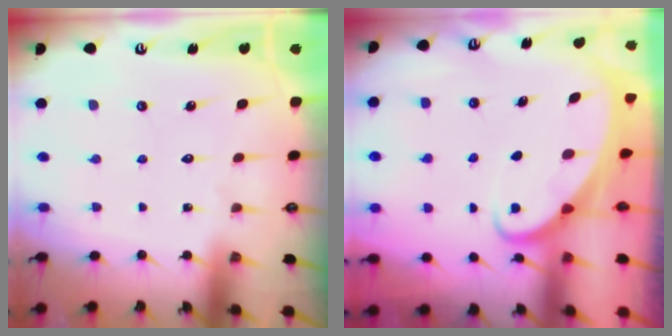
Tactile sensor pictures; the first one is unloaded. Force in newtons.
{"total": 3.1, "press": 3.1, "slide": 0.3}